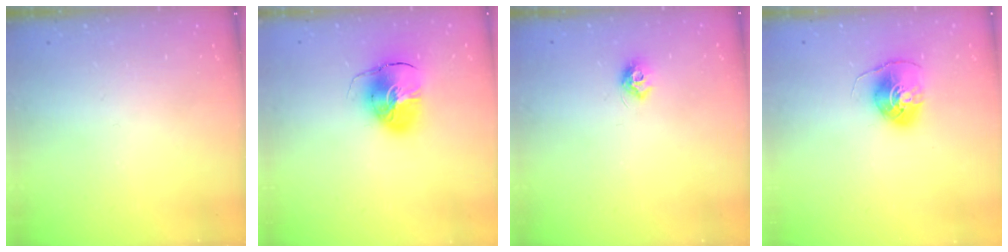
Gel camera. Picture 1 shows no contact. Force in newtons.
{"total": 10.6, "press": 10.5, "slide": 1.7}
{"total": 7.2, "press": 7.2, "slide": 0.5}
{"total": 8.3, "press": 8.3, "slide": 0.4}